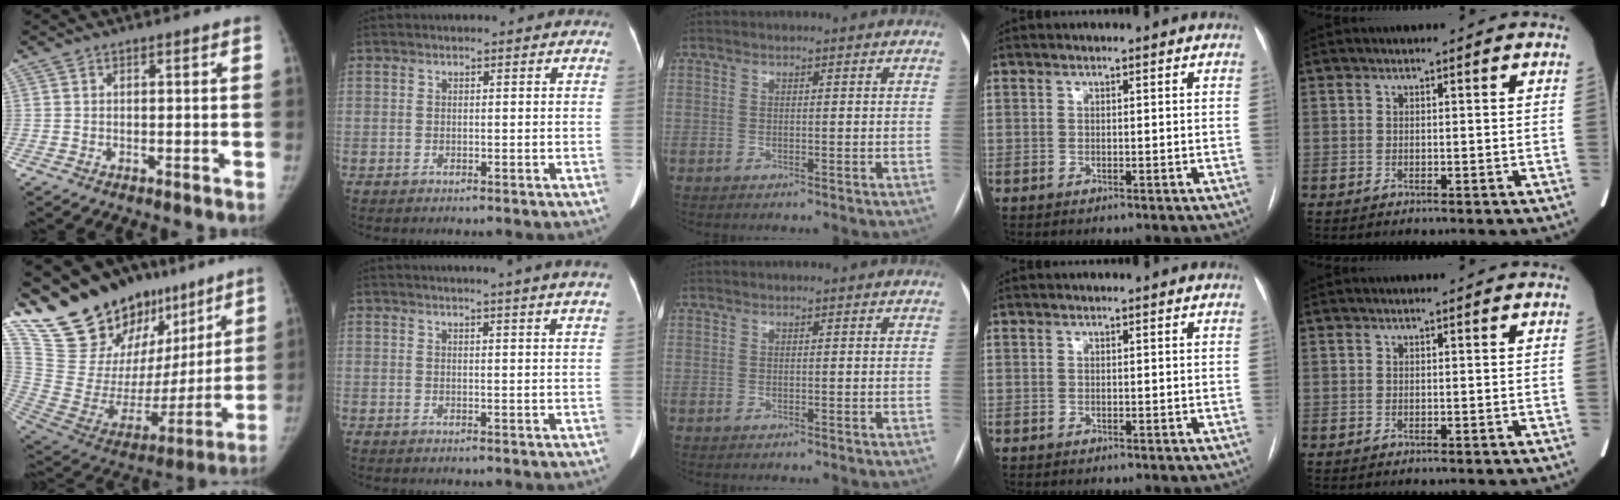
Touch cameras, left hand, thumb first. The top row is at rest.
{"thumb": {"total": 28.7, "force": [19.8, 15.0, 14.6], "torque": [-0.203, -0.061, 0.339]}, "index": {"total": 6.6, "force": [5.8, -1.0, 2.8], "torque": [-0.034, 0.008, 0.052]}}